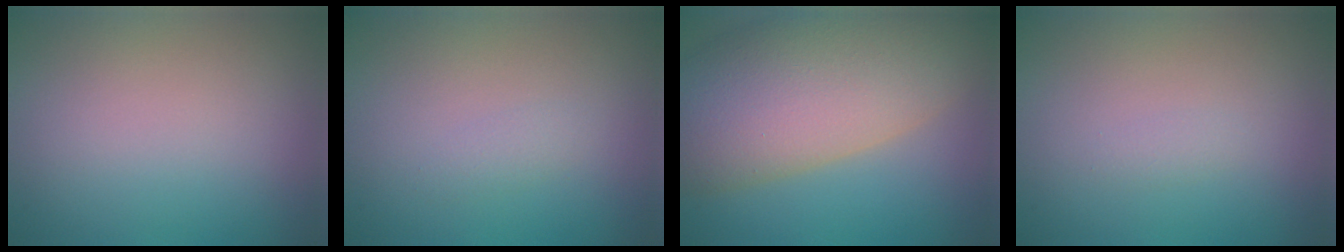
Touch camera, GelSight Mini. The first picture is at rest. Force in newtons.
{"total": 0.9, "press": 0.9, "slide": 0.0}
{"total": 12.7, "press": 12.7, "slide": 0.9}
{"total": 0.6, "press": 0.6, "slide": 0.0}